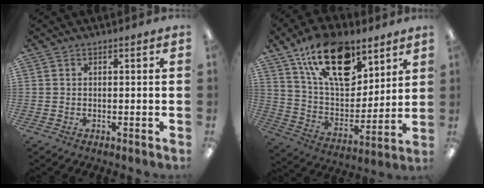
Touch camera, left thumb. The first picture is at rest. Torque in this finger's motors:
{"motor_torque": [1.26, 1.41, 1.42, -1.35, 0.17]}